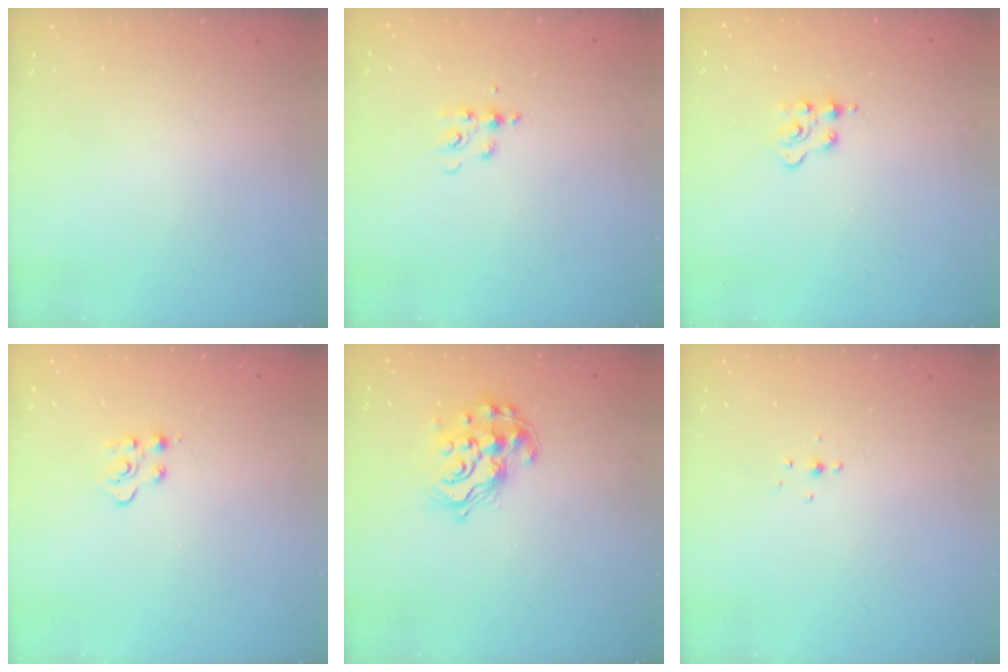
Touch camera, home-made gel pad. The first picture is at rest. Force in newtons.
{"total": 4.7, "press": 4.7, "slide": 0.5}
{"total": 2.4, "press": 2.3, "slide": 0.5}
{"total": 3.4, "press": 3.4, "slide": 0.6}
{"total": 14.6, "press": 14.5, "slide": 1.1}
{"total": 3.9, "press": 3.8, "slide": 0.8}